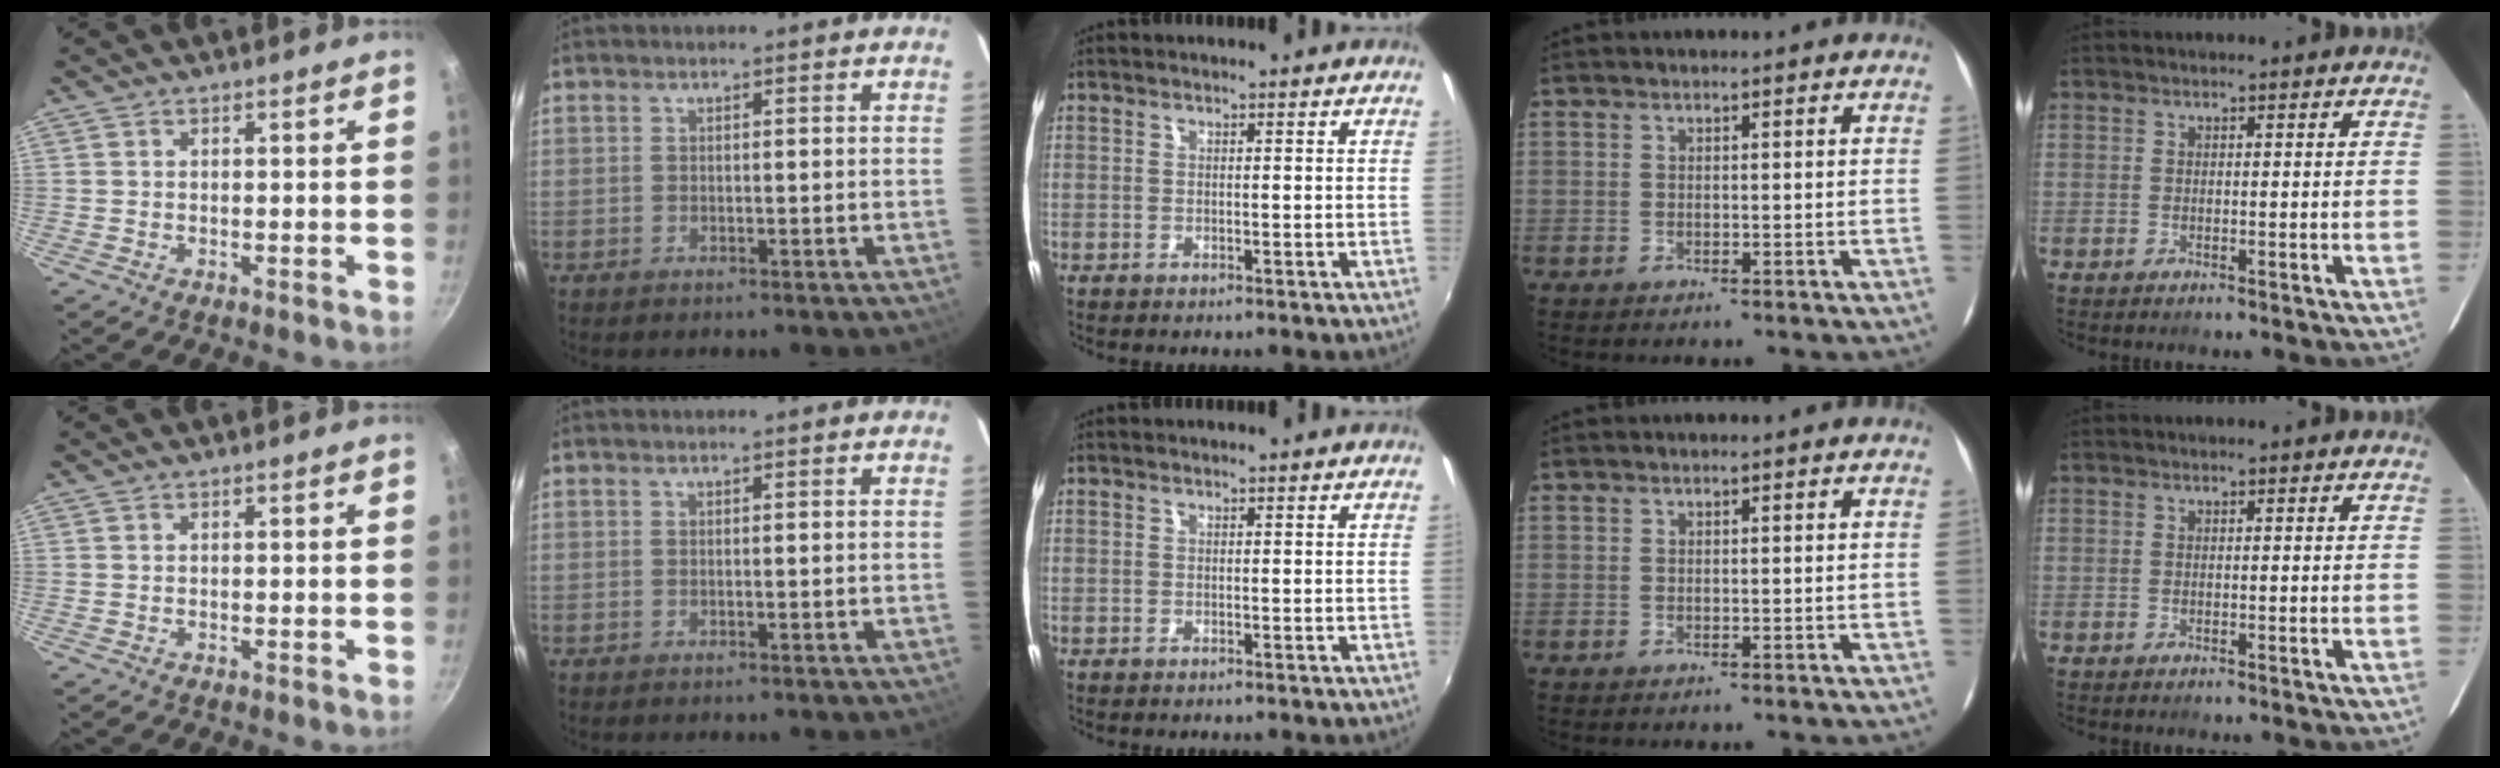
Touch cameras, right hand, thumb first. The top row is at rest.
{}